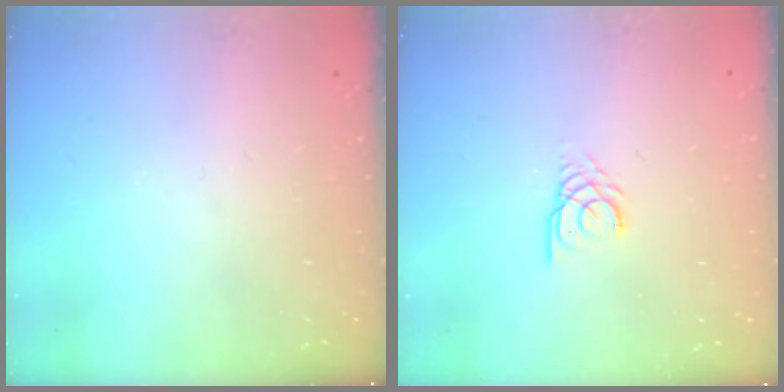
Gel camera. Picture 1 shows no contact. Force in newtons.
{"total": 3.0, "press": 3.0, "slide": 0.4}